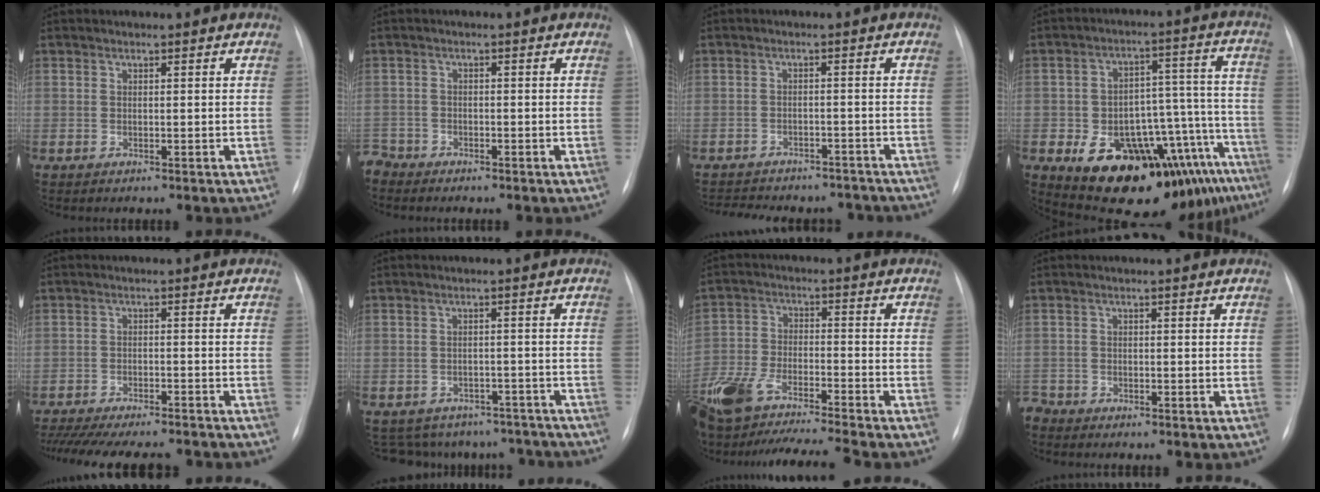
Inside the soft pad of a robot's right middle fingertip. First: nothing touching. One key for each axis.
{"total": 2.8, "fx": -2.5, "fy": 1.2, "fz": -0.3, "tx": 0.004, "ty": -0.001, "tz": -0.050}
{"total": 13.2, "fx": -11.7, "fy": 4.9, "fz": 3.5, "tx": -0.073, "ty": 0.014, "tz": -0.140}
{"total": 20.2, "fx": -12.0, "fy": 7.9, "fz": 14.2, "tx": -0.123, "ty": 0.057, "tz": -0.166}
{"total": 17.7, "fx": -15.6, "fy": 3.8, "fz": 7.5, "tx": -0.169, "ty": -0.021, "tz": -0.215}
{"total": 12.7, "fx": -11.3, "fy": 5.6, "fz": 1.4, "tx": -0.022, "ty": 0.023, "tz": -0.128}
{"total": 16.5, "fx": -14.0, "fy": 1.6, "fz": 8.6, "tx": -0.193, "ty": -0.007, "tz": -0.248}
{"total": 2.0, "fx": -1.8, "fy": 0.9, "fz": 0.0, "tx": 0.000, "ty": -0.001, "tz": -0.032}